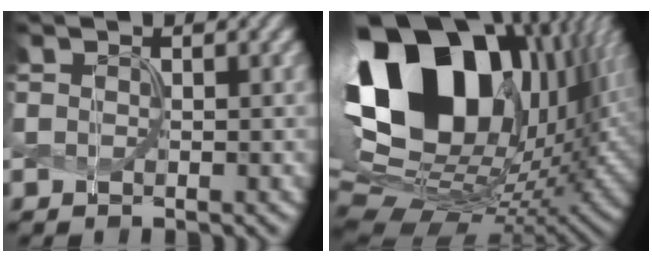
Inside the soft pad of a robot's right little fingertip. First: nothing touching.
{"total": 21.5, "force": [5.8, 13.4, 15.7], "torque": [-0.313, 0.024, 0.104]}